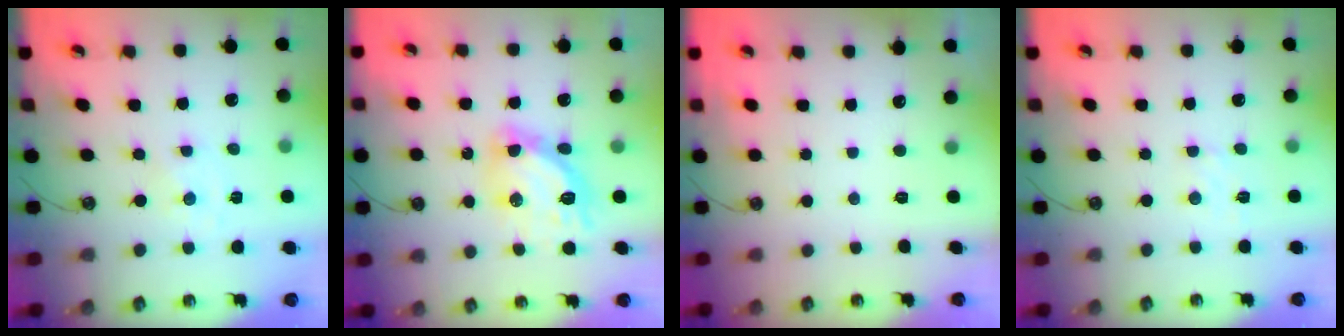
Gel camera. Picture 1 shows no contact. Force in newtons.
{"total": 13.2, "press": 13.1, "slide": 1.6}
{"total": 0.0}
{"total": 3.3, "press": 3.3, "slide": 0.5}